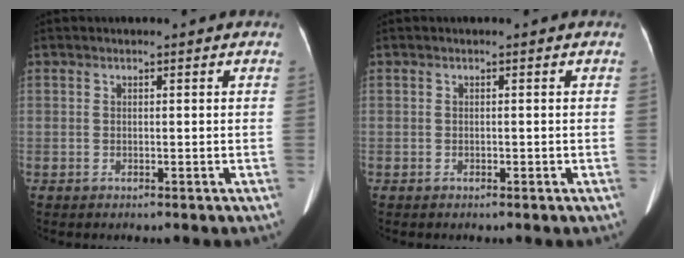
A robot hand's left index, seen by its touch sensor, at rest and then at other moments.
{"total": 0.0}